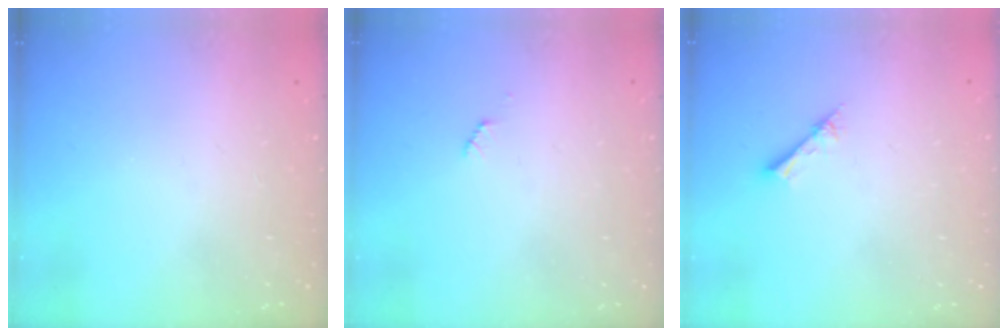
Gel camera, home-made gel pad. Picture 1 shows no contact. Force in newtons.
{"total": 2.5, "press": 2.5, "slide": 0.4}
{"total": 2.1, "press": 2.1, "slide": 0.2}